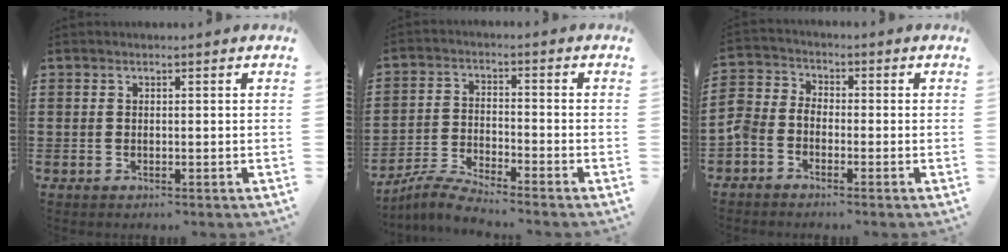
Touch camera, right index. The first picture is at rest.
{"total": 4.7, "force": [-4.5, -0.1, 1.1], "torque": [-0.036, -0.005, -0.093]}
{"total": 3.6, "force": [-2.8, 2.0, 1.0], "torque": [-0.045, 0.001, -0.066]}